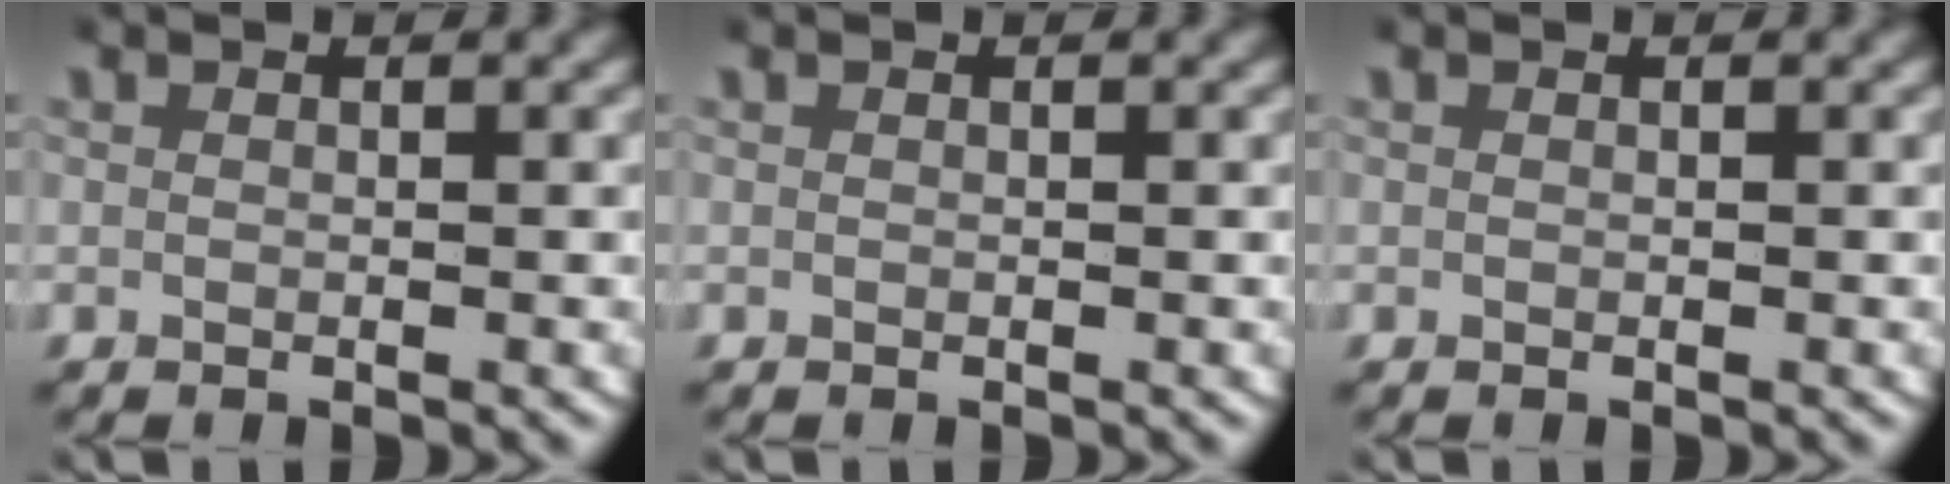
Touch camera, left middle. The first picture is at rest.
{"total": 0.0}
{"total": 0.0}